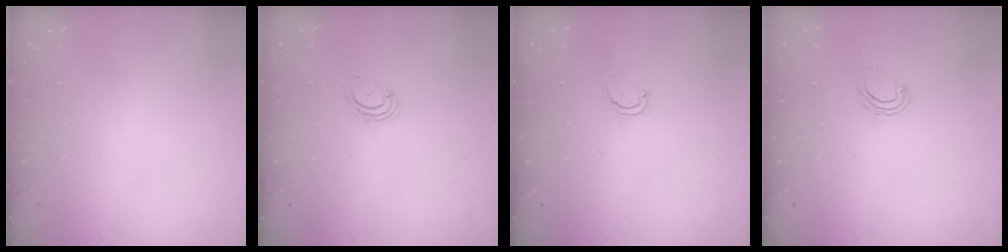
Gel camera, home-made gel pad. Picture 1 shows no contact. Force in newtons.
{"total": 3.1, "press": 3.1, "slide": 0.5}
{"total": 2.7, "press": 2.7, "slide": 0.3}
{"total": 4.5, "press": 4.5, "slide": 0.2}